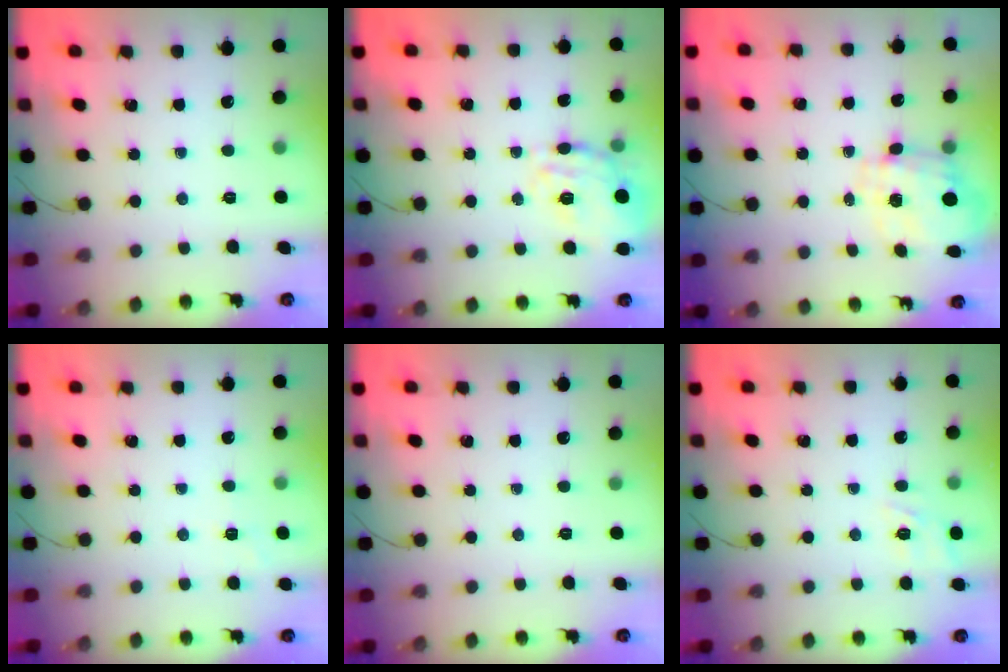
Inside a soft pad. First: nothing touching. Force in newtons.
{"total": 17.1, "press": 17.1, "slide": 0.5}
{"total": 3.1, "press": 3.0, "slide": 1.0}
{"total": 3.5, "press": 3.2, "slide": 1.5}
{"total": 0.0}
{"total": 3.8, "press": 3.5, "slide": 1.4}